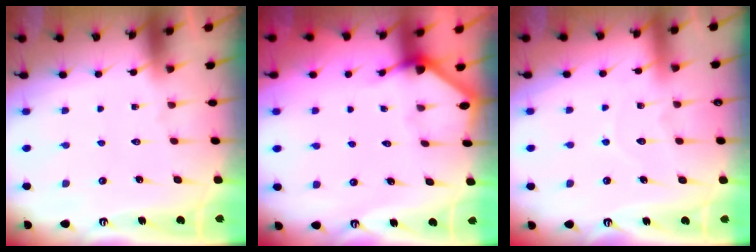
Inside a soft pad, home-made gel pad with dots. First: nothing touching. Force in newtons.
{"total": 2.2, "press": 2.2, "slide": 0.1}
{"total": 6.3, "press": 6.3, "slide": 0.4}